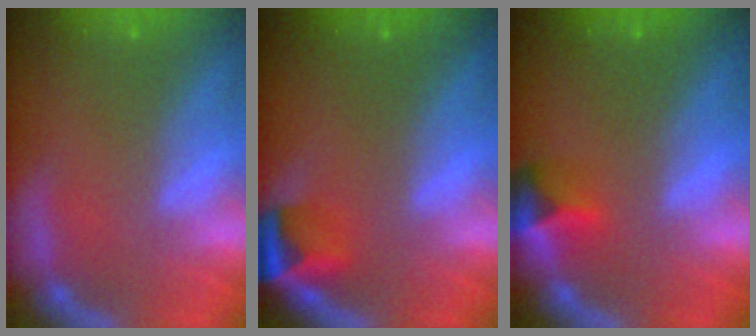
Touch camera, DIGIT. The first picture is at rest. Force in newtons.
{"total": 2.9}
{"total": 2.4}